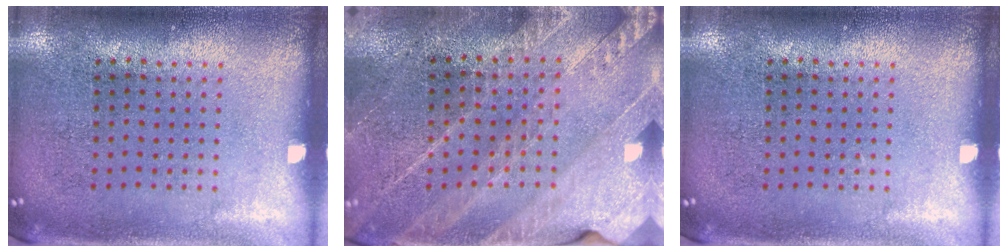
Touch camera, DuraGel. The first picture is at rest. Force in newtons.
{"total": 2.6, "press": 2.5, "slide": 0.4}
{"total": 0.0}